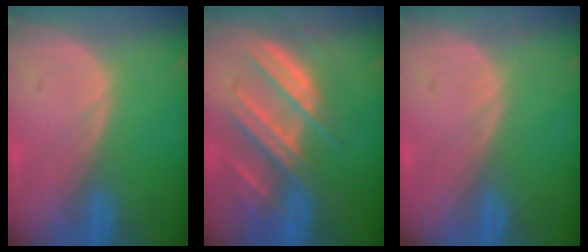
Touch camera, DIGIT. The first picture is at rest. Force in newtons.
{"total": 9.5, "press": 8.4, "slide": 4.3}
{"total": 0.0}